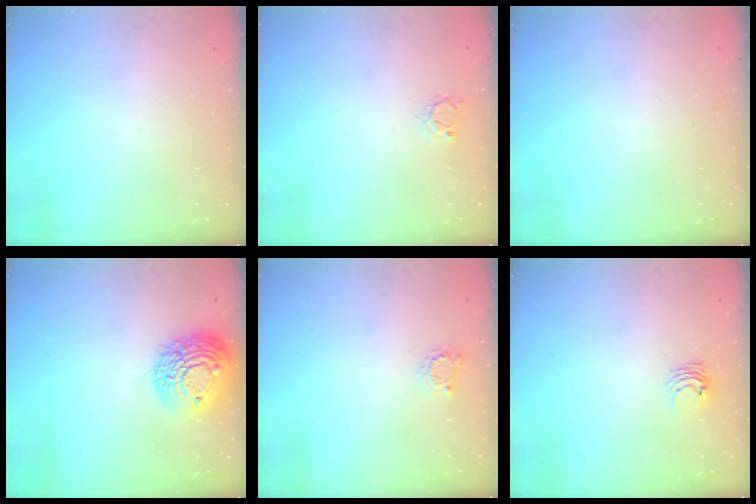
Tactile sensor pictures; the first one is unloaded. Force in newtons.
{"total": 2.8, "press": 2.8, "slide": 0.3}
{"total": 0.0}
{"total": 16.3, "press": 16.3, "slide": 1.2}
{"total": 3.7, "press": 3.6, "slide": 0.5}
{"total": 3.9, "press": 3.9, "slide": 0.3}